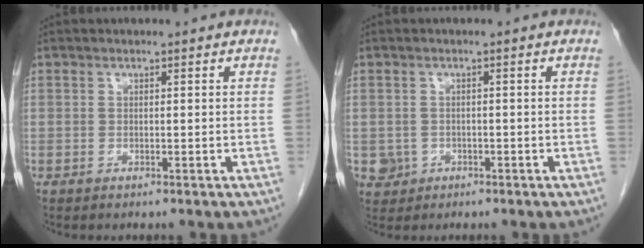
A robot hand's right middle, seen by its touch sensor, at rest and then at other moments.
{"total": 3.1, "force": [-1.0, 2.9, 0.3], "torque": [-0.002, 0.006, -0.012]}